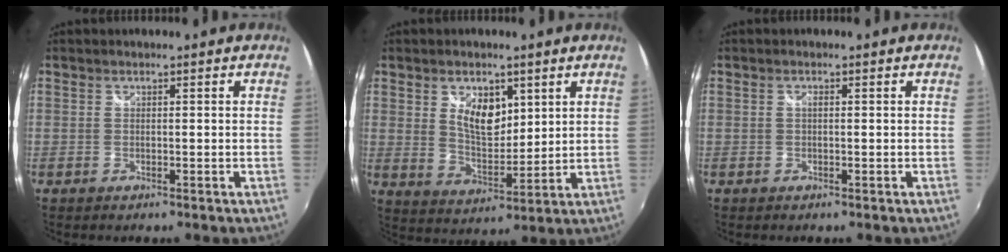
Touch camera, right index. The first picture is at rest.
{"total": 8.0, "force": [3.2, 4.5, 5.8], "torque": [-0.097, -0.001, 0.063]}
{"total": 0.6, "force": [0.0, 0.2, 0.5], "torque": [-0.010, 0.003, -0.002]}